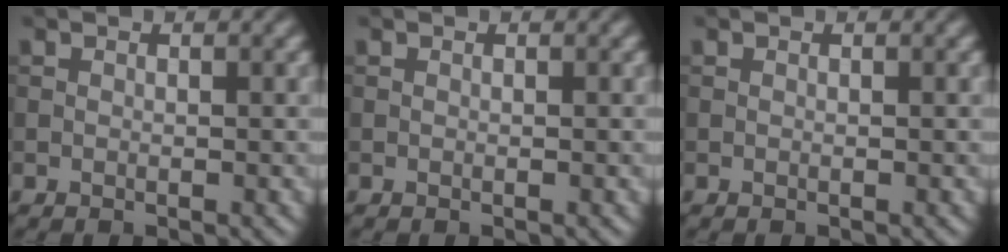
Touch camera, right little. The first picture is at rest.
{"total": 0.0}
{"total": 0.0}